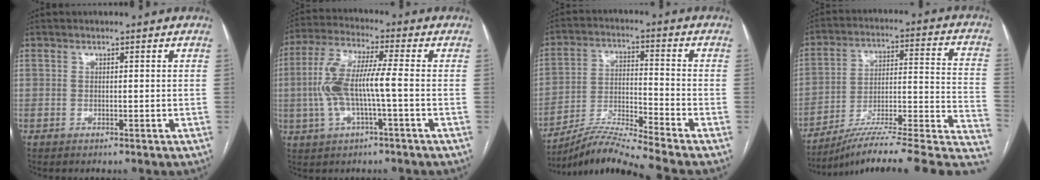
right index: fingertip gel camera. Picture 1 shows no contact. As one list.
[{"total": 10.0, "force": [-1.2, 1.6, 9.8], "torque": [-0.212, 0.021, -0.025]}, {"total": 10.4, "force": [-9.5, -2.5, 3.3], "torque": [-0.066, -0.004, -0.176]}, {"total": 21.1, "force": [-15.6, 1.5, 14.2], "torque": [-0.126, 0.052, -0.231]}]